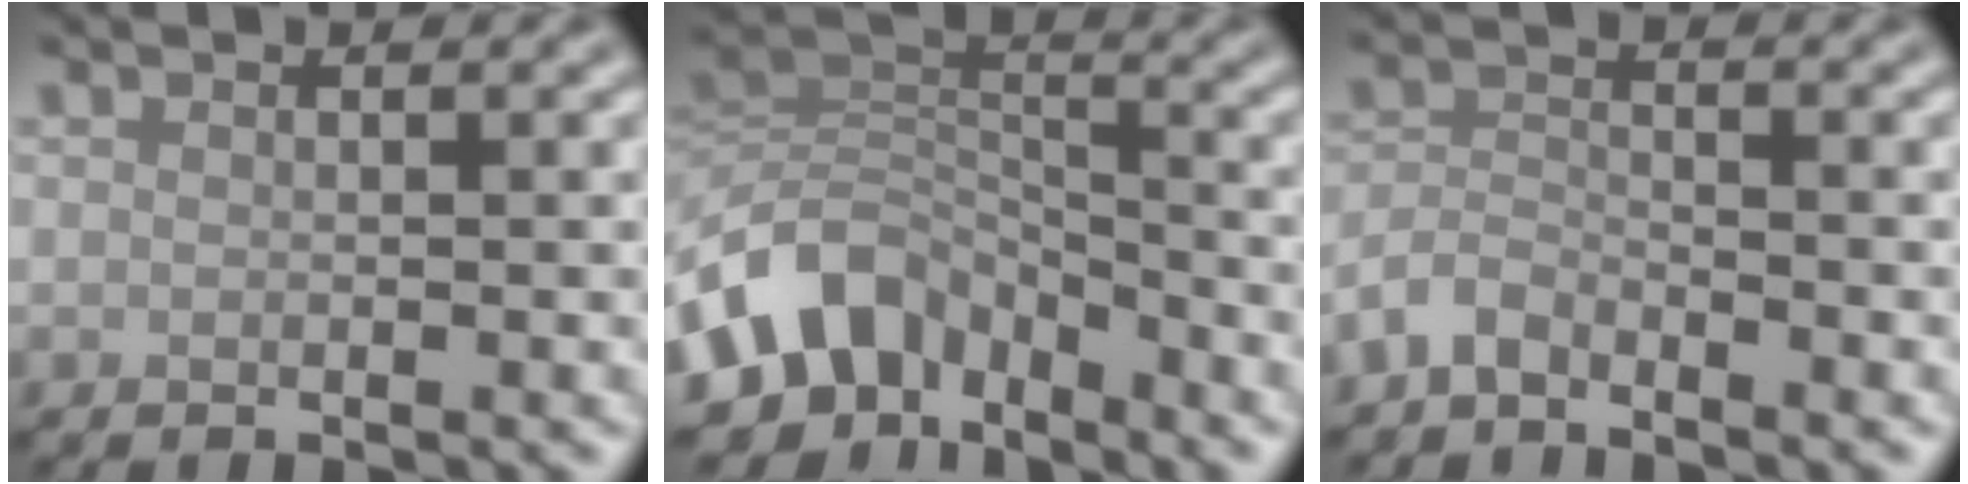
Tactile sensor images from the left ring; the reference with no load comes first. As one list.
[{"total": 7.5, "force": [-5.2, 4.5, 3.0], "torque": [-0.034, -0.002, -0.111]}, {"total": 2.4, "force": [-2.1, 0.8, 0.8], "torque": [-0.015, 0.003, -0.054]}]